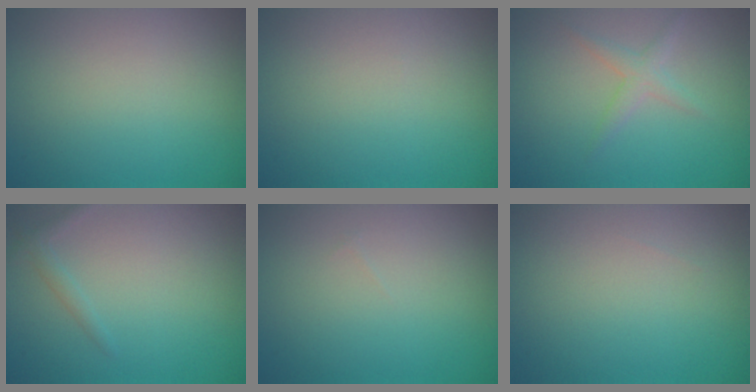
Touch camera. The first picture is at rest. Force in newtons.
{"total": 0.0}
{"total": 1.6, "press": 1.6, "slide": 0.1}
{"total": 1.1, "press": 1.1, "slide": 0.0}
{"total": 0.0}
{"total": 0.0}